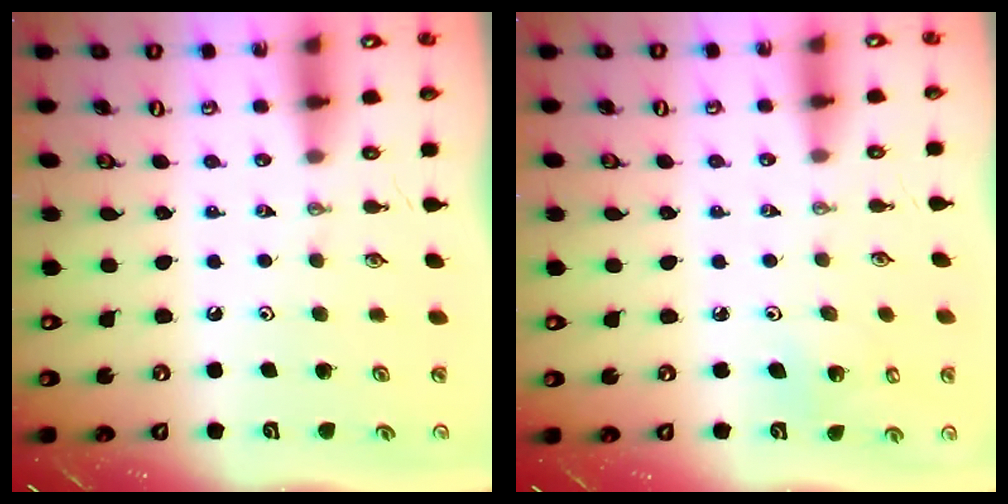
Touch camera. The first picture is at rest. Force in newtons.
{"total": 4.5, "press": 4.5, "slide": 0.4}